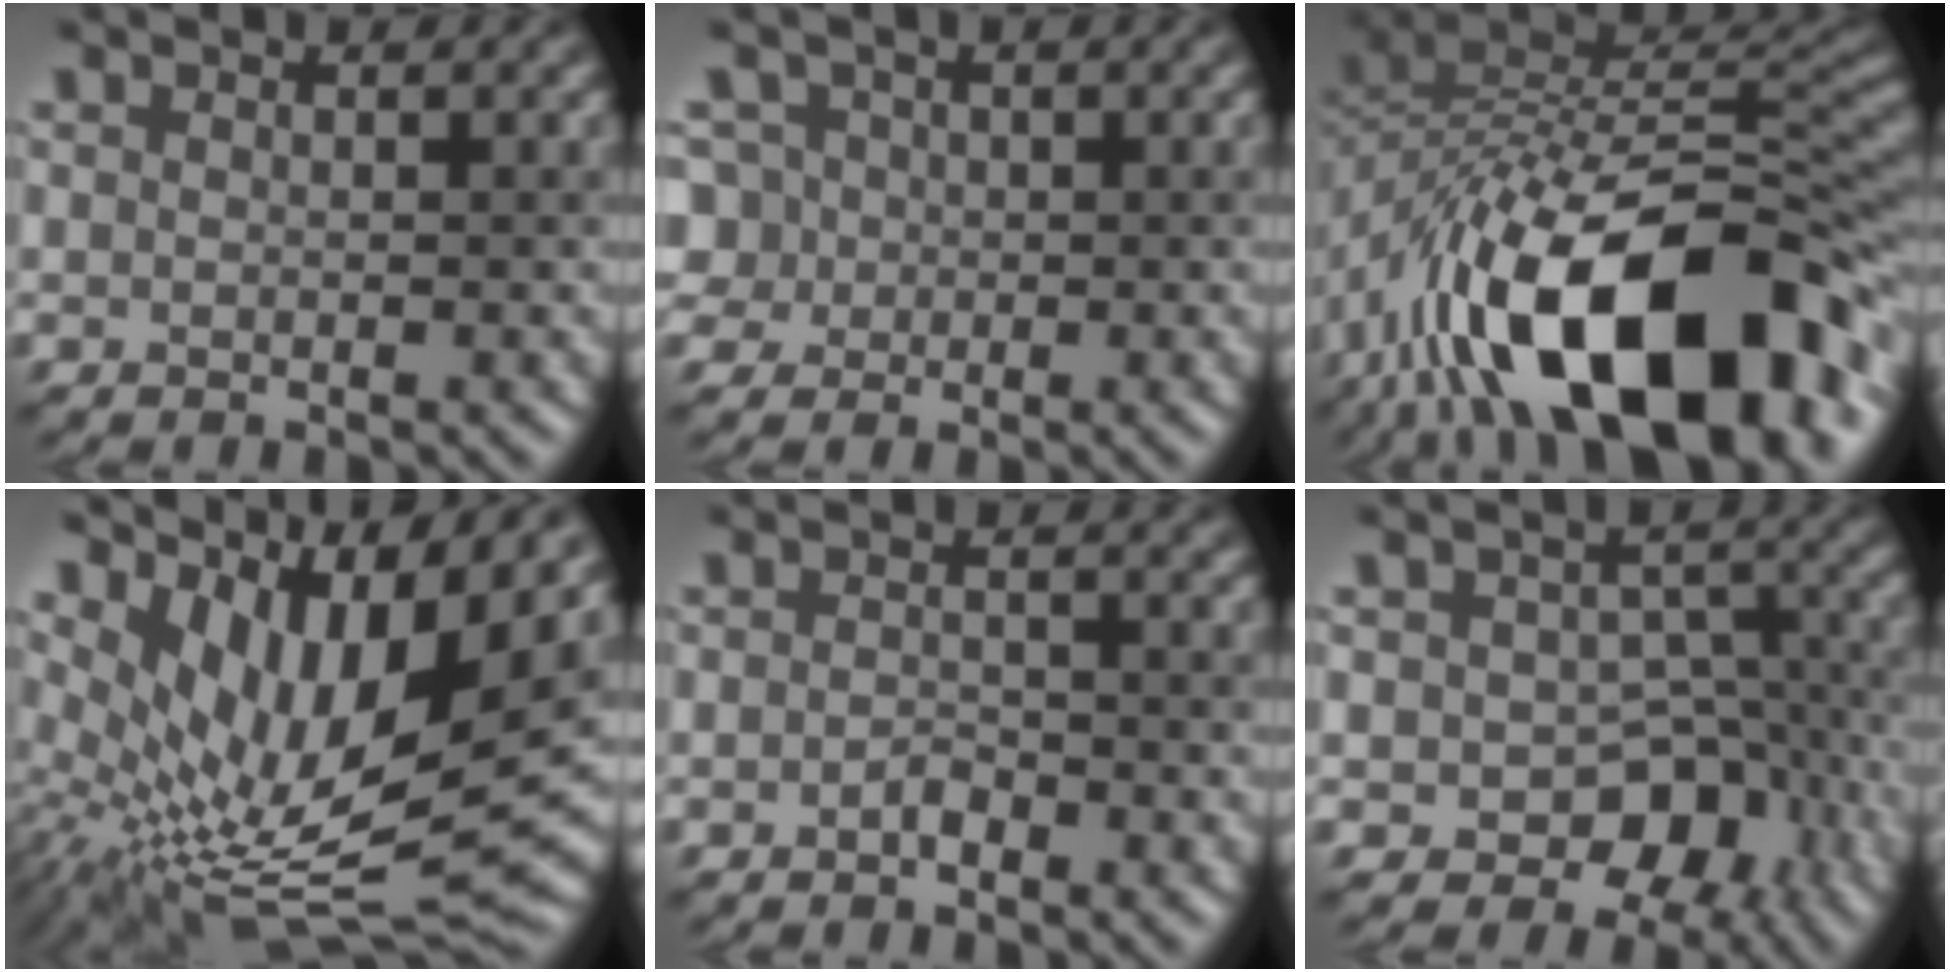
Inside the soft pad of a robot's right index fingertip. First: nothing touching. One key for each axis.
{"total": 4.8, "fx": 0.5, "fy": 4.4, "fz": 1.7, "tx": -0.032, "ty": 0.036, "tz": -0.007}
{"total": 17.0, "fx": -8.4, "fy": 8.2, "fz": 12.3, "tx": -0.200, "ty": 0.017, "tz": -0.145}
{"total": 12.4, "fx": 3.1, "fy": 5.7, "fz": 10.5, "tx": -0.205, "ty": -0.008, "tz": 0.065}
{"total": 1.2, "fx": -0.7, "fy": 0.6, "fz": 0.7, "tx": -0.015, "ty": 0.002, "tz": -0.014}
{"total": 7.1, "fx": -2.9, "fy": 5.1, "fz": 4.0, "tx": -0.034, "ty": 0.005, "tz": -0.040}